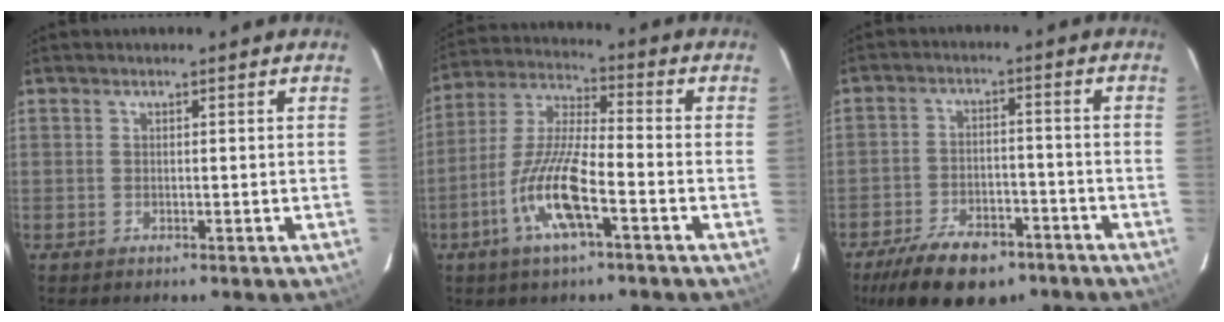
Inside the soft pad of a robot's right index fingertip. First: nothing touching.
{"total": 12.2, "force": [-5.0, 2.0, 10.9], "torque": [-0.228, -0.003, -0.098]}
{"total": 11.7, "force": [-8.5, 5.1, 6.2], "torque": [-0.105, -0.007, -0.142]}